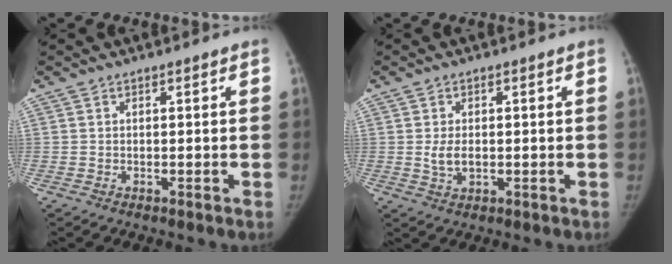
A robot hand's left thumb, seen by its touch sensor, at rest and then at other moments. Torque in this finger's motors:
{"motor_torque": [0.17, 0.28, 0.74, 0.04, 0.02]}